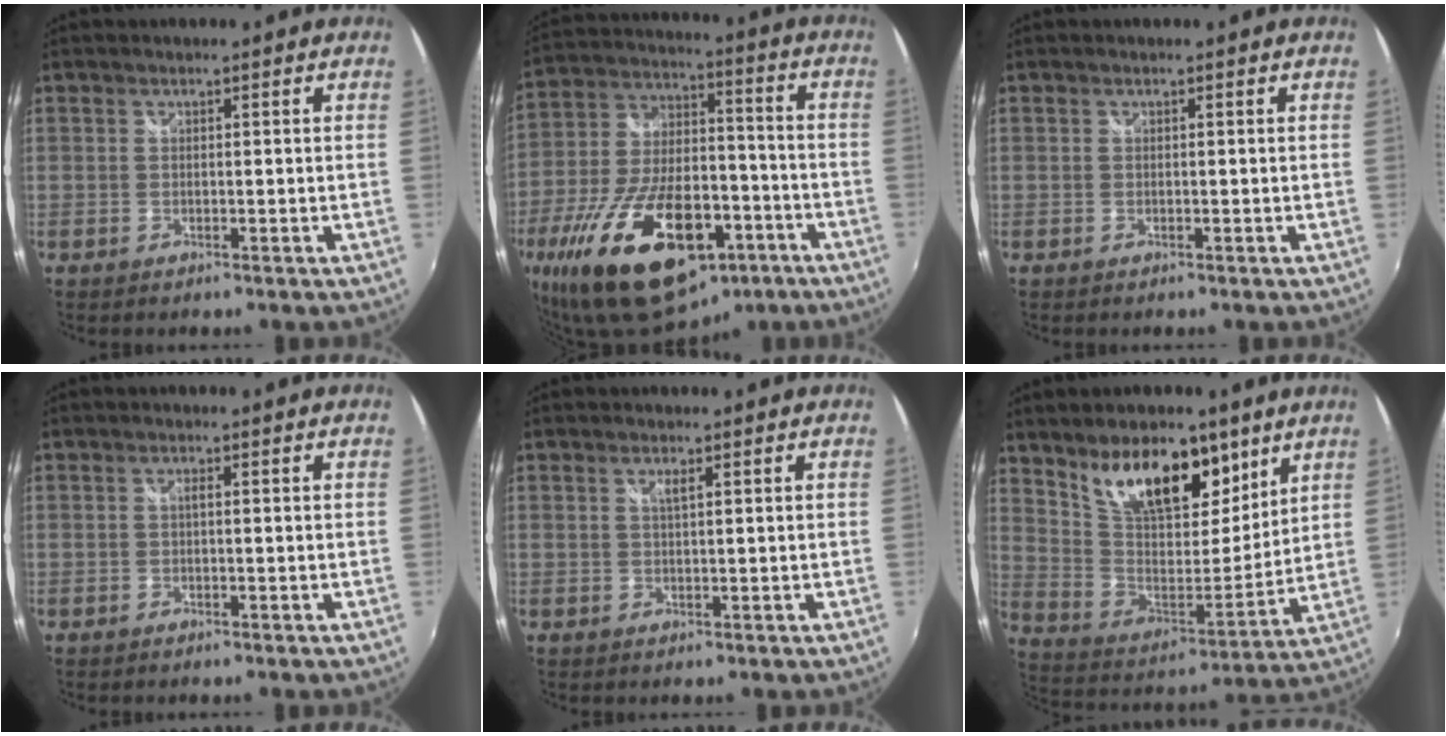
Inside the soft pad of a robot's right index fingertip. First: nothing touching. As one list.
[{"total": 27.9, "force": [-14.9, 13.7, 19.2], "torque": [-0.379, -0.019, -0.229]}, {"total": 0.0}, {"total": 0.7, "force": [0.0, 0.1, 0.7], "torque": [-0.013, 0.003, -0.003]}, {"total": 1.3, "force": [0.6, 0.0, 1.1], "torque": [-0.020, 0.000, 0.010]}, {"total": 19.2, "force": [11.6, 9.1, 12.3], "torque": [-0.214, 0.005, 0.211]}]